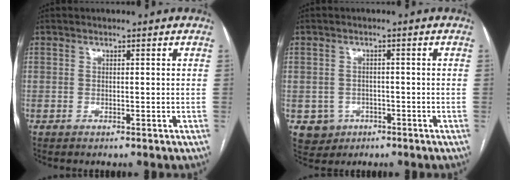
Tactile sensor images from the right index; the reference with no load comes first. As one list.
[{"total": 3.9, "force": [-1.4, 3.7, 0.3], "torque": [0.001, 0.010, -0.012]}]